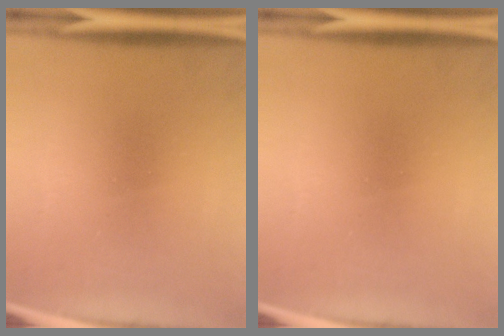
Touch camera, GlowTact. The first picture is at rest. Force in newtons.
{"total": 0.0}